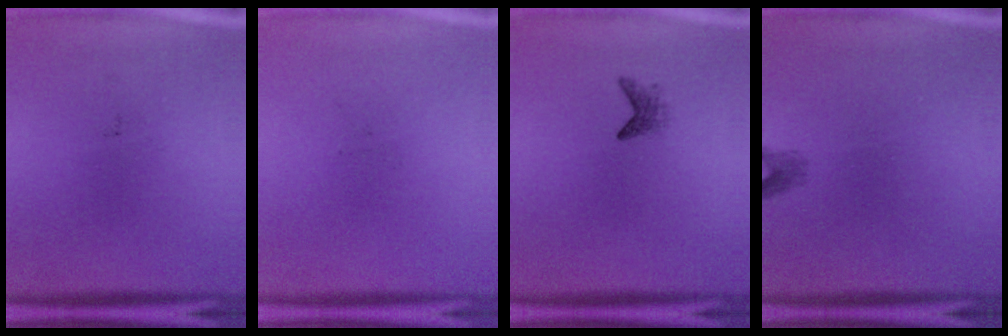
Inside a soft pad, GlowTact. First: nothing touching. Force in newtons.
{"total": 0.0}
{"total": 1.5}
{"total": 1.2}